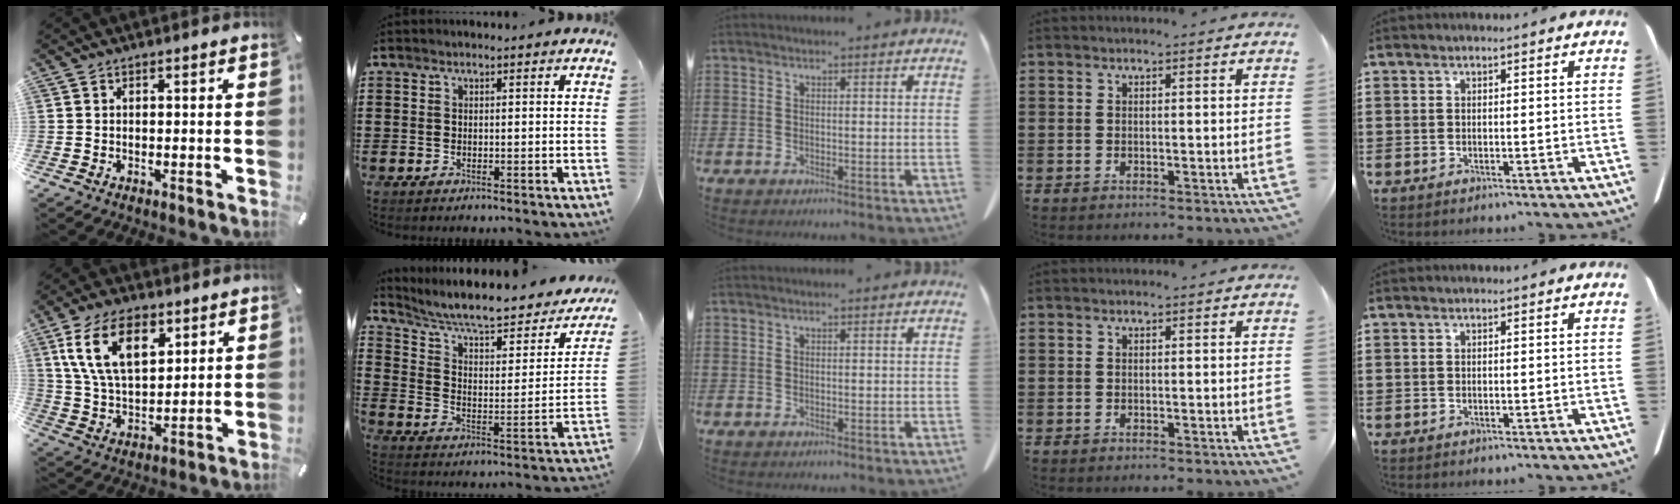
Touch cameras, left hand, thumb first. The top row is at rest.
{"thumb": {"total": 14.7, "force": [7.2, 8.3, 9.7], "torque": [-0.212, -0.012, 0.126]}, "index": {"total": 8.5, "force": [7.1, 1.2, 4.4], "torque": [-0.106, -0.047, 0.119]}}